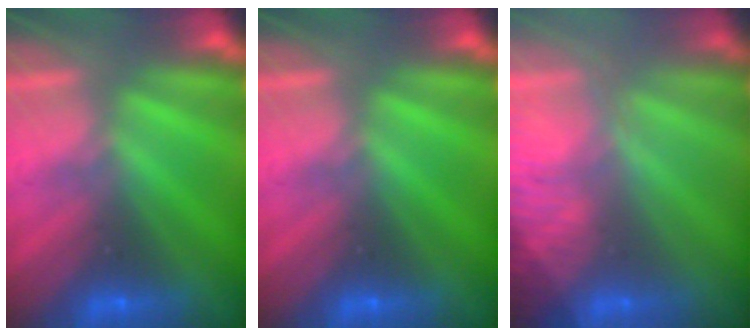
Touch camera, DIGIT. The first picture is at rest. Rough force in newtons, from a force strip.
{"total": 0.0}
{"total": 3.3}